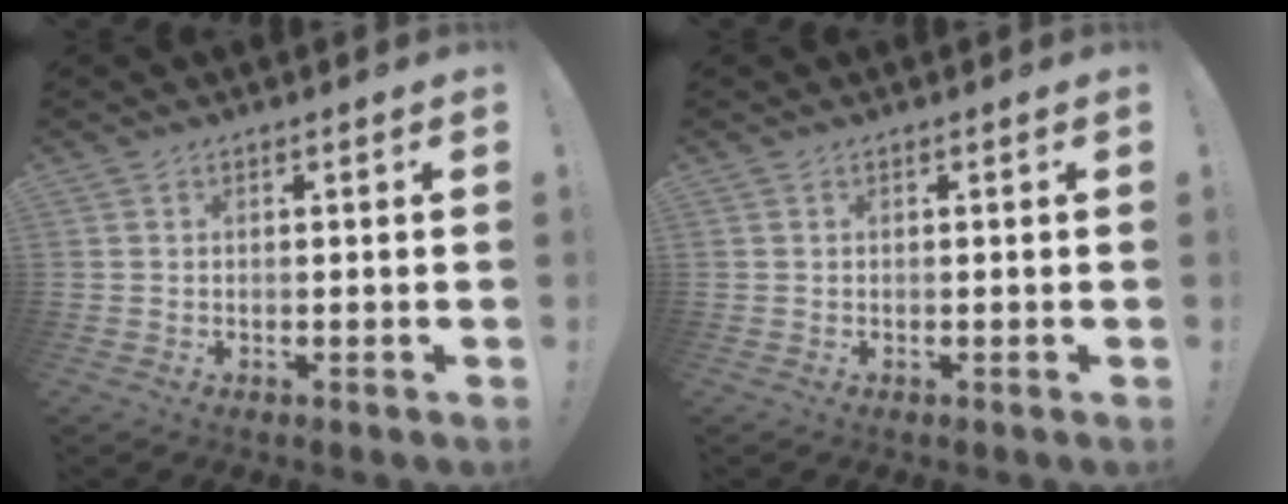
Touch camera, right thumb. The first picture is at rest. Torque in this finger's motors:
{"motor_torque": [0.01, 0.01, 0.03, -0.03, 0.02]}